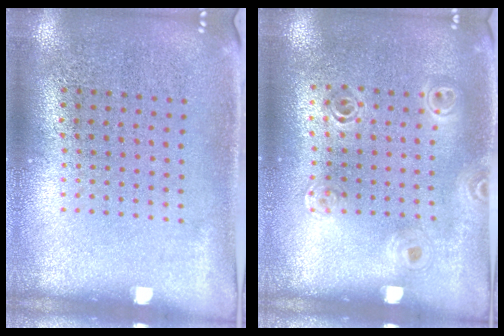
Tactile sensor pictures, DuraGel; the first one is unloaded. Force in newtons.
{"total": 1.1, "press": 1.1, "slide": 0.2}